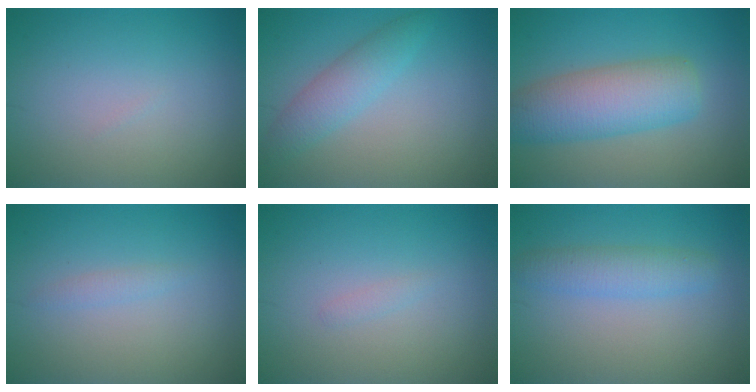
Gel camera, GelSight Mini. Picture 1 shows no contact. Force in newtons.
{"total": 2.9, "press": 2.9, "slide": 0.1}
{"total": 6.9, "press": 6.9, "slide": 0.2}
{"total": 0.8, "press": 0.8, "slide": 0.0}
{"total": 0.5, "press": 0.5, "slide": 0.0}
{"total": 2.7, "press": 2.7, "slide": 0.2}